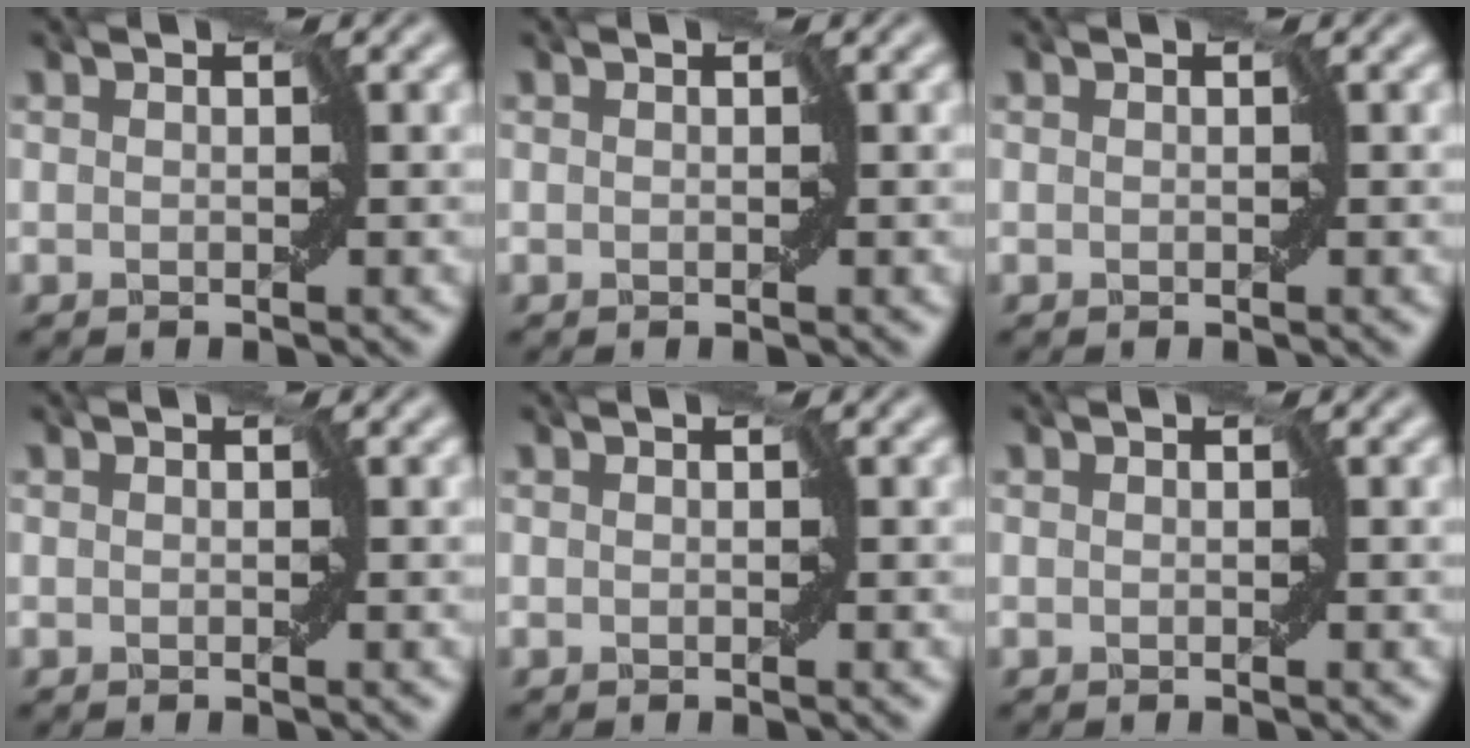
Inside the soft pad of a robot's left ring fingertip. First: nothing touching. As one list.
[{"total": 0.0}, {"total": 0.0}, {"total": 0.0}, {"total": 0.0}, {"total": 0.0}]